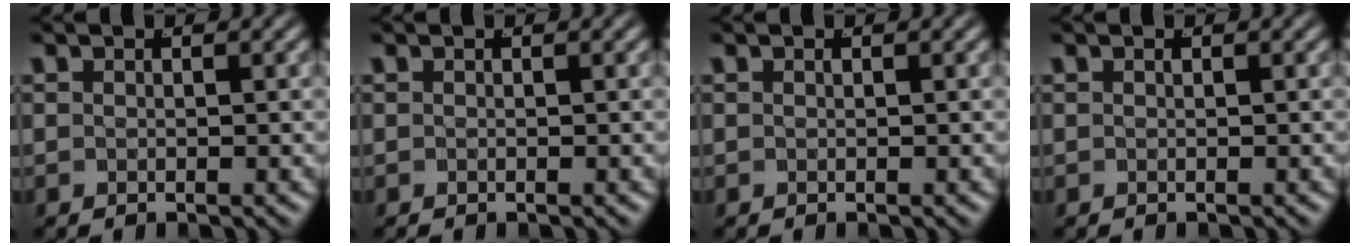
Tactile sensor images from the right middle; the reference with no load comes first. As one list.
[{"total": 0.0}, {"total": 0.0}, {"total": 0.0}]